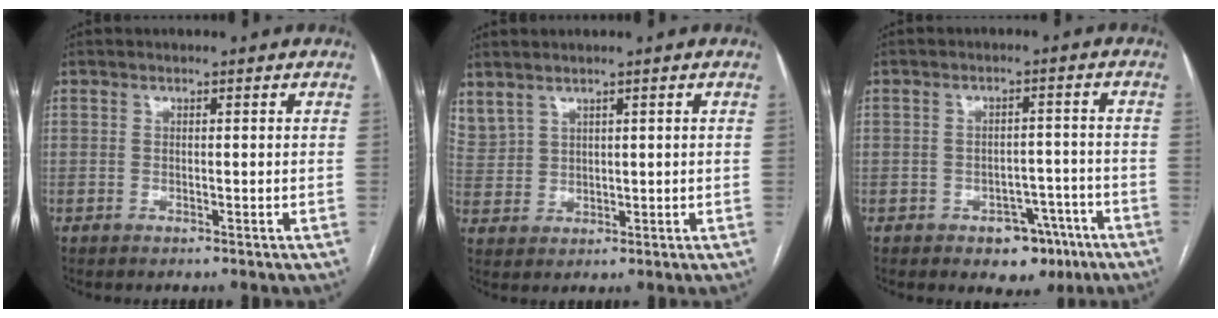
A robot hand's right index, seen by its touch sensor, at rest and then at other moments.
{"total": 6.0, "force": [4.5, 3.2, 2.2], "torque": [-0.069, 0.010, 0.114]}
{"total": 6.4, "force": [-3.8, 4.0, 3.1], "torque": [-0.026, 0.018, -0.045]}